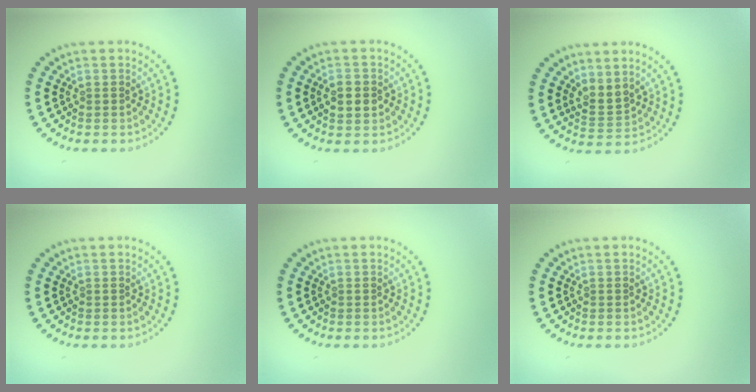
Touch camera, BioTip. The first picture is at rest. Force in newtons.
{"total": 2.8, "press": 2.8, "slide": 0.0}
{"total": 1.9, "press": 1.4, "slide": 1.2}
{"total": 0.0}
{"total": 0.0}
{"total": 0.0}